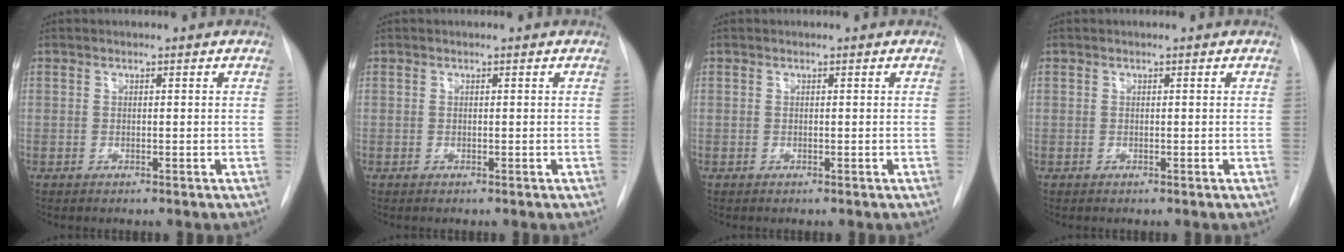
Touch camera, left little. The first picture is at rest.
{"total": 0.0}
{"total": 0.0}
{"total": 0.0}